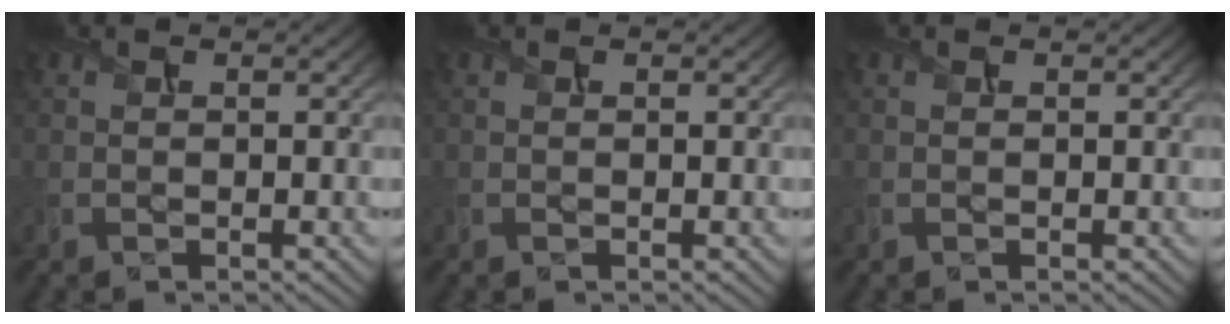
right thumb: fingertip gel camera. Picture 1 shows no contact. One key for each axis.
{"total": 0.0}
{"total": 0.0}